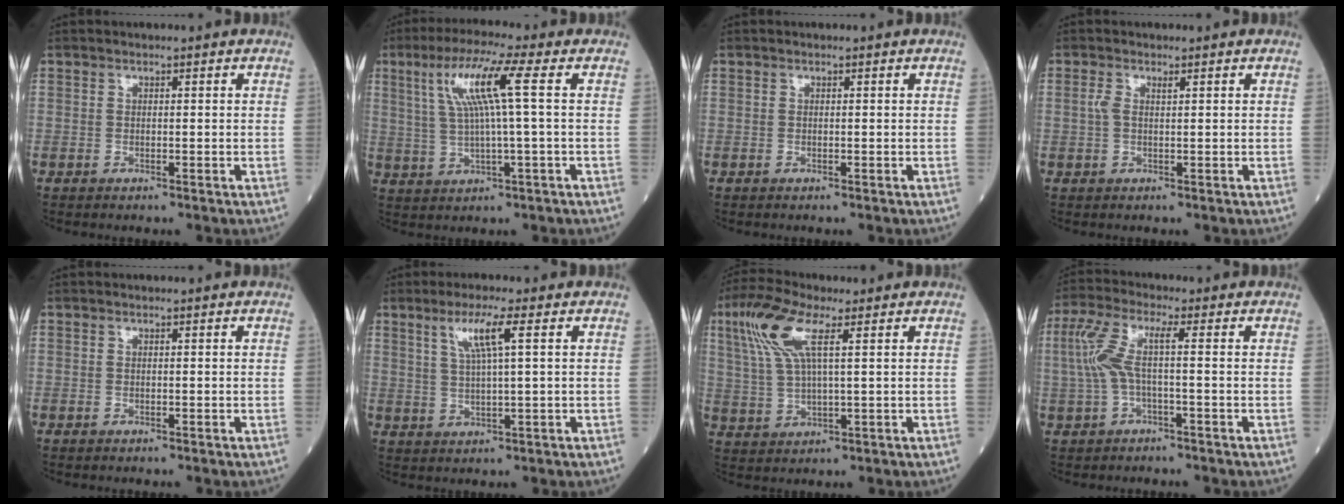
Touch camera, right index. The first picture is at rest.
{"total": 9.1, "force": [2.5, -0.5, 8.8], "torque": [-0.171, 0.017, 0.049]}
{"total": 0.0}
{"total": 1.7, "force": [0.6, 0.6, 1.4], "torque": [-0.043, 0.014, 0.015]}
{"total": 0.0}
{"total": 5.5, "force": [2.4, -0.2, 5.0], "torque": [-0.098, 0.002, 0.046]}
{"total": 9.1, "force": [3.8, 2.1, 8.0], "torque": [-0.185, 0.019, 0.077]}
{"total": 6.3, "force": [0.0, 1.2, 6.1], "torque": [-0.155, 0.024, -0.003]}